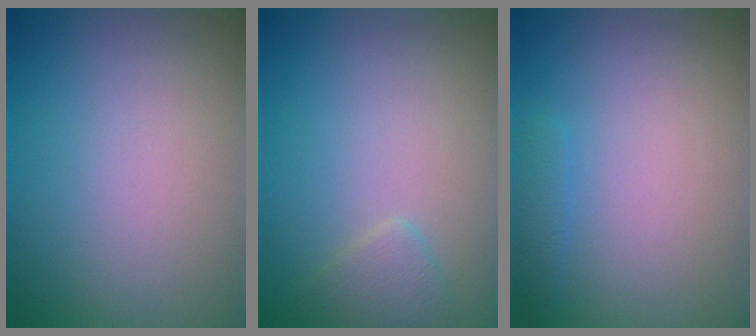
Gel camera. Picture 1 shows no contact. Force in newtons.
{"total": 1.5, "press": 1.5, "slide": 0.1}
{"total": 0.9, "press": 0.9, "slide": 0.0}